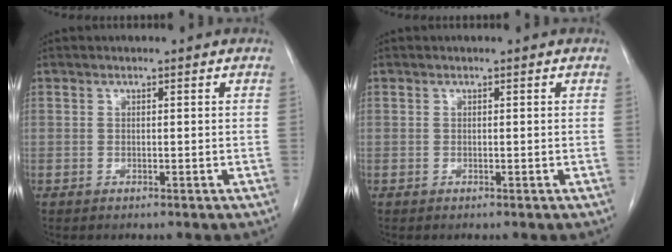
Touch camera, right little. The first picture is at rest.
{"total": 0.0}